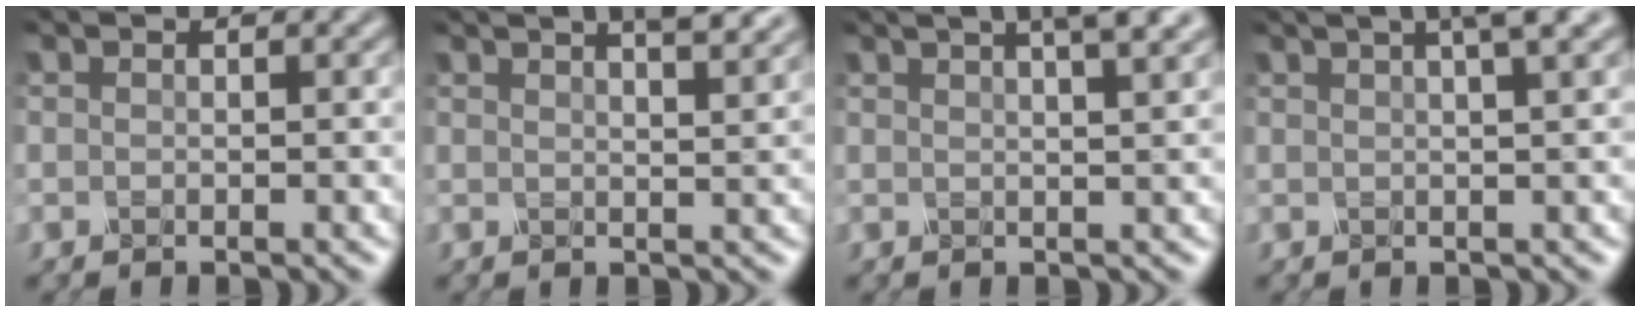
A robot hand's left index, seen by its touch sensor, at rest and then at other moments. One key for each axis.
{"total": 5.5, "fx": 3.7, "fy": 1.7, "fz": 3.6, "tx": -0.023, "ty": 0.027, "tz": 0.022}
{"total": 6.6, "fx": 3.9, "fy": 2.1, "fz": 4.8, "tx": -0.036, "ty": 0.035, "tz": 0.021}
{"total": 4.4, "fx": 2.5, "fy": 0.8, "fz": 3.6, "tx": -0.038, "ty": 0.017, "tz": 0.024}